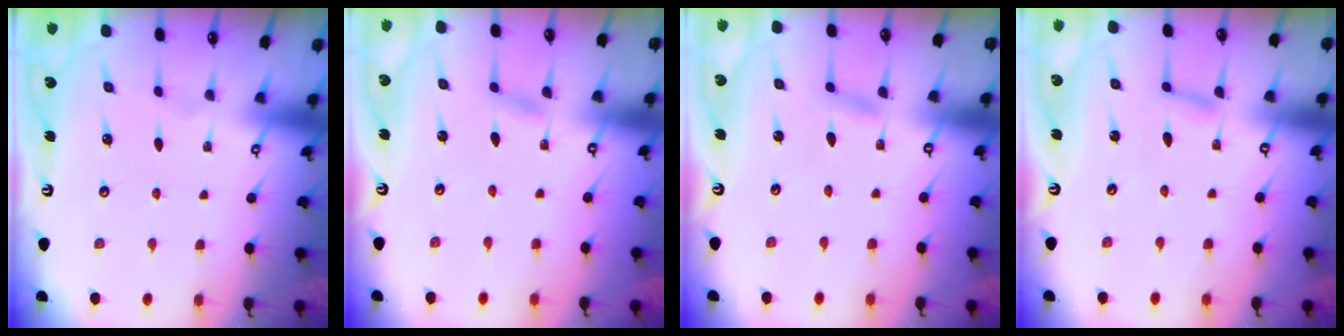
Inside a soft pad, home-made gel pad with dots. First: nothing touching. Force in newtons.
{"total": 1.1, "press": 1.1, "slide": 0.1}
{"total": 1.5, "press": 1.5, "slide": 0.2}
{"total": 2.5, "press": 2.5, "slide": 0.4}